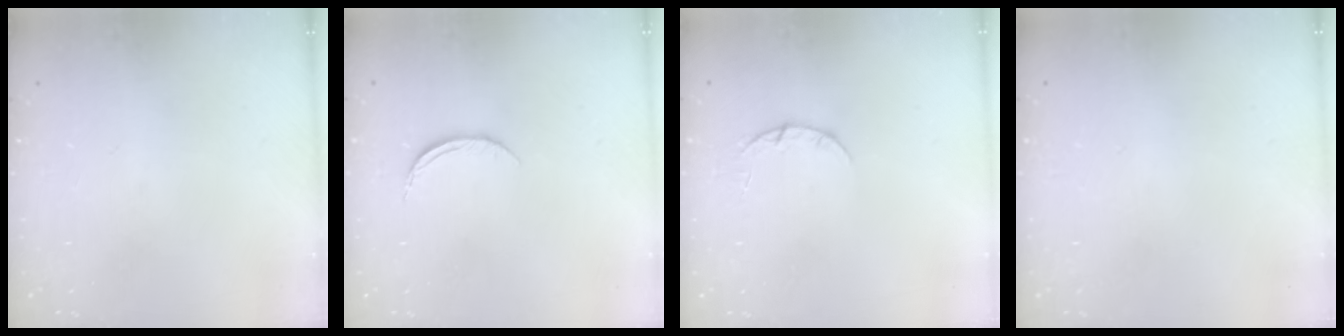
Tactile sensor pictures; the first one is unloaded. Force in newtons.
{"total": 5.0, "press": 4.9, "slide": 0.6}
{"total": 2.3, "press": 2.3, "slide": 0.3}
{"total": 2.6, "press": 2.6, "slide": 0.2}